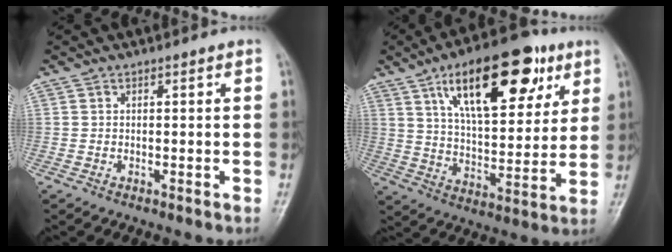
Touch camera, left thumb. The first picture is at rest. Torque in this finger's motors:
{"motor_torque": [2.73, 1.57, 1.76, -1.01, 0.14]}